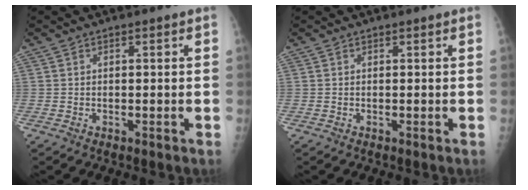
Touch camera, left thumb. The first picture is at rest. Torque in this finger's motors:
{"motor_torque": [-0.18, 0.06, 0.01, 0.04, 0.00]}